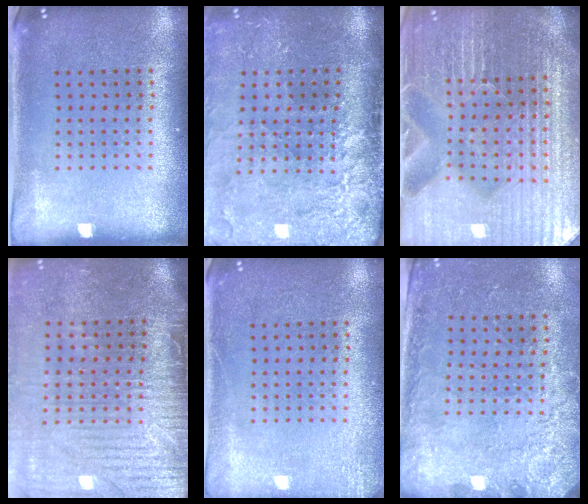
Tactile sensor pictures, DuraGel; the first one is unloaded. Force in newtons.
{"total": 4.6, "press": 3.6, "slide": 2.8}
{"total": 6.1, "press": 5.5, "slide": 2.7}
{"total": 4.2, "press": 3.6, "slide": 2.1}
{"total": 1.9, "press": 1.9, "slide": 0.3}
{"total": 2.6, "press": 2.3, "slide": 1.2}